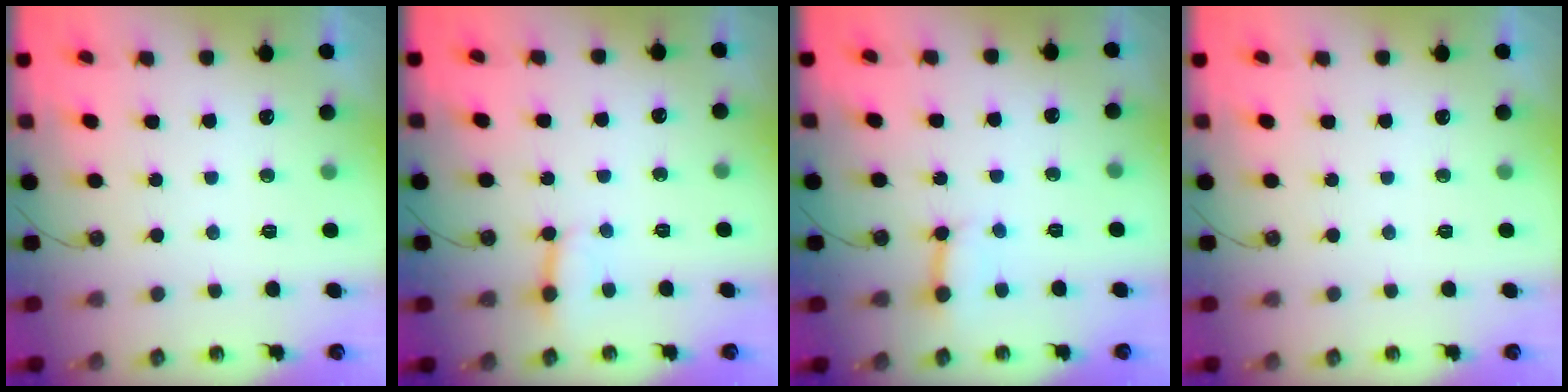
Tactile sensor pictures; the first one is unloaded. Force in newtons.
{"total": 2.9, "press": 2.8, "slide": 0.5}
{"total": 4.9, "press": 4.9, "slide": 0.6}
{"total": 0.0}